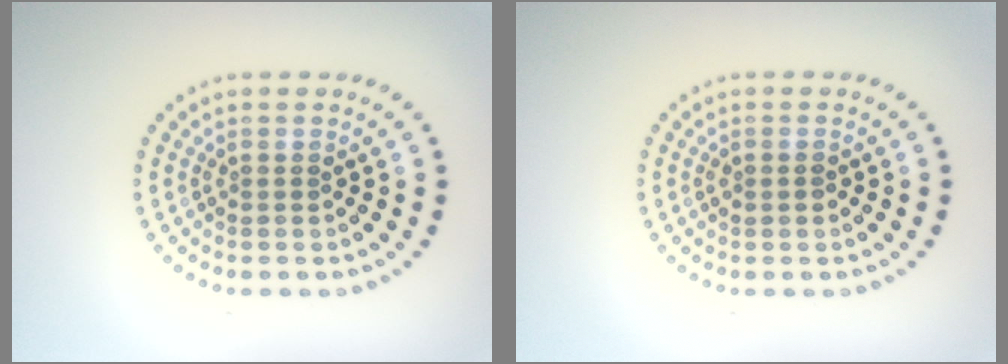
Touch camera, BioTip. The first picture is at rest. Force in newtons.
{"total": 0.8, "press": 0.8, "slide": 0.1}